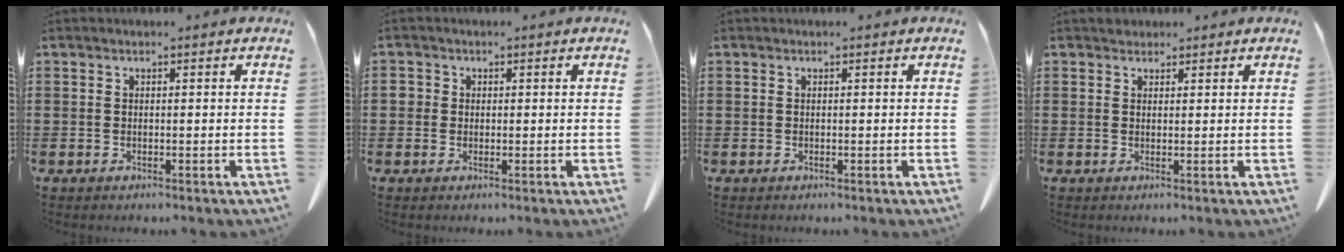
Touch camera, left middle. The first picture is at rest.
{"total": 1.4, "force": [0.2, 1.3, 0.5], "torque": [-0.005, 0.004, 0.001]}
{"total": 0.0}
{"total": 1.3, "force": [1.1, 0.7, 0.0], "torque": [0.004, 0.000, 0.020]}